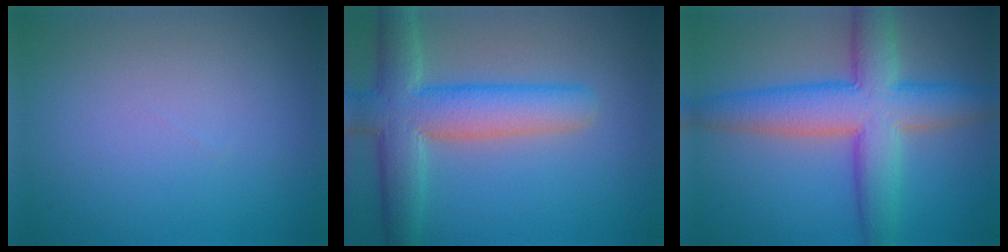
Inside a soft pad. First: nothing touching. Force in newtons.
{"total": 7.4, "press": 7.4, "slide": 0.7}
{"total": 8.4, "press": 8.4, "slide": 0.4}